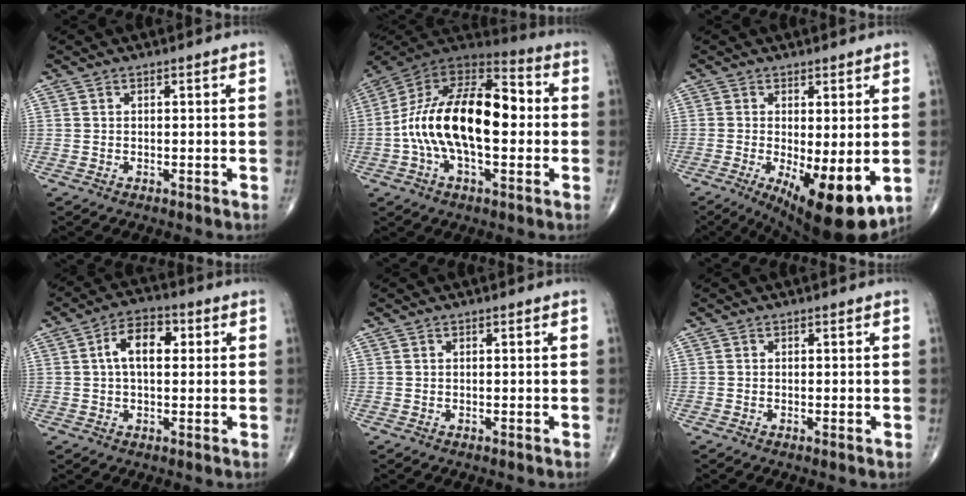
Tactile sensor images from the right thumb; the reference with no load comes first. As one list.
[{"total": 22.9, "force": [-0.6, 11.6, 19.7], "torque": [-0.346, 0.038, -0.019]}, {"total": 12.9, "force": [-3.1, 4.2, 11.8], "torque": [-0.171, -0.027, -0.033]}, {"total": 8.1, "force": [1.6, 4.5, 6.5], "torque": [-0.104, 0.017, 0.020]}, {"total": 0.0}, {"total": 0.6, "force": [-0.1, 0.0, 0.6], "torque": [-0.014, -0.004, -0.003]}]